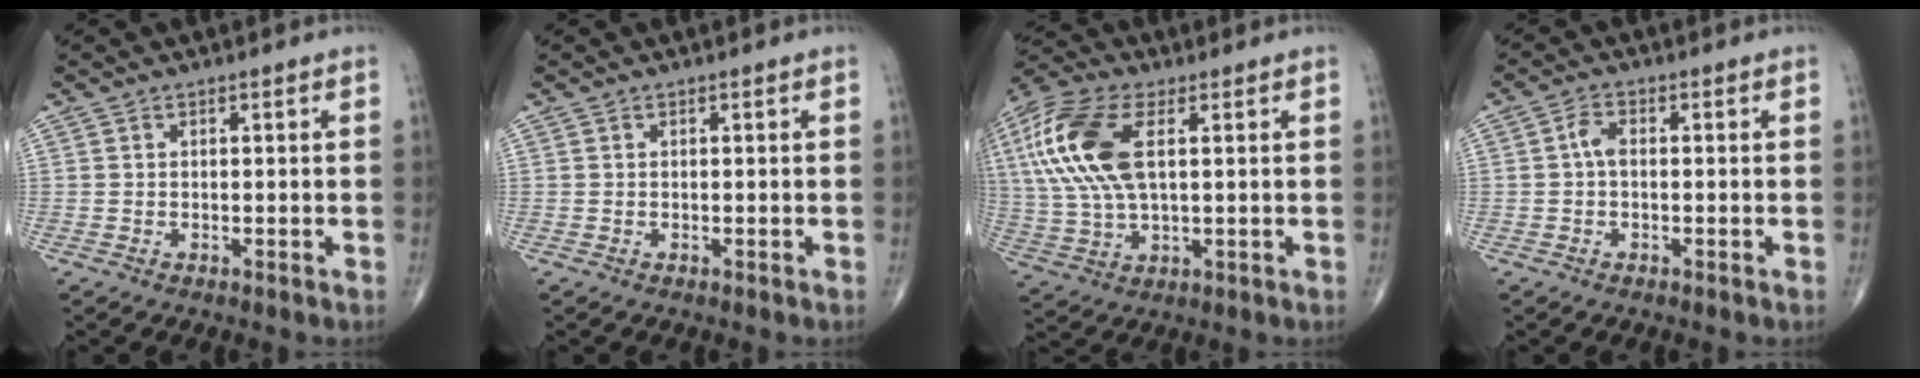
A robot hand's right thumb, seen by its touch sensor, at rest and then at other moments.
{"total": 0.0}
{"total": 18.4, "force": [4.5, 8.9, 15.5], "torque": [-0.358, 0.006, 0.082]}
{"total": 2.5, "force": [-0.1, 1.3, 2.1], "torque": [-0.042, 0.008, -0.007]}